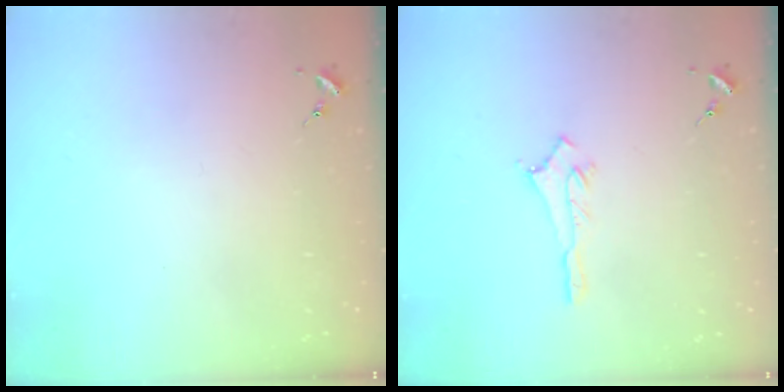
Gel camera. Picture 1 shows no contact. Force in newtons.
{"total": 2.9, "press": 2.9, "slide": 0.2}